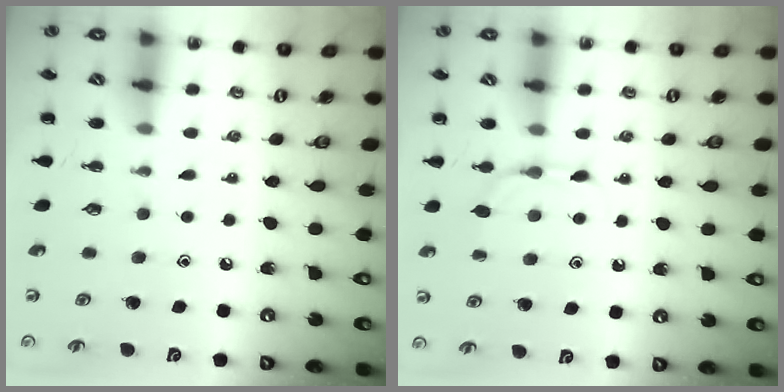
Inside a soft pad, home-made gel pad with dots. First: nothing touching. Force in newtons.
{"total": 4.9, "press": 4.6, "slide": 1.5}